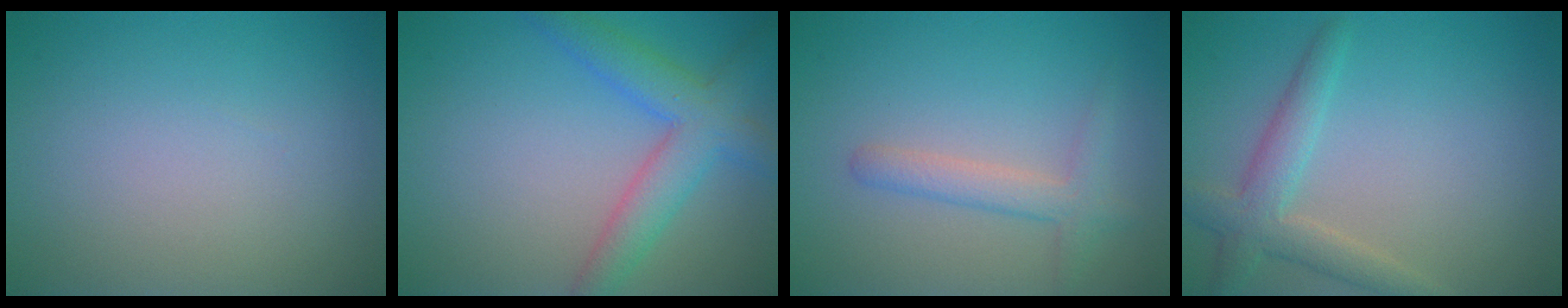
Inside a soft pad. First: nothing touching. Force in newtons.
{"total": 5.0, "press": 5.0, "slide": 0.1}
{"total": 1.8, "press": 1.8, "slide": 0.2}
{"total": 3.4, "press": 3.4, "slide": 0.3}